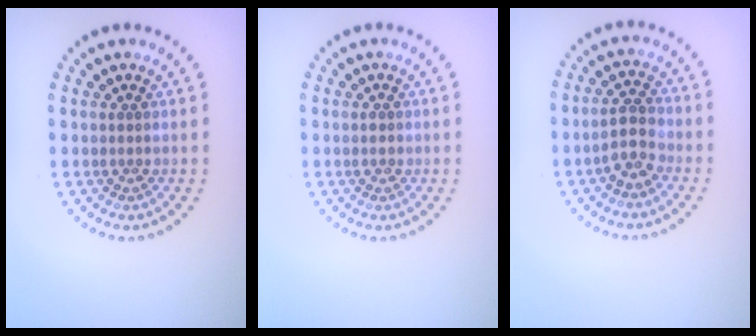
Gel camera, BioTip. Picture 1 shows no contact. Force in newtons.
{"total": 1.0, "press": 1.0, "slide": 0.2}
{"total": 2.9, "press": 2.8, "slide": 0.8}